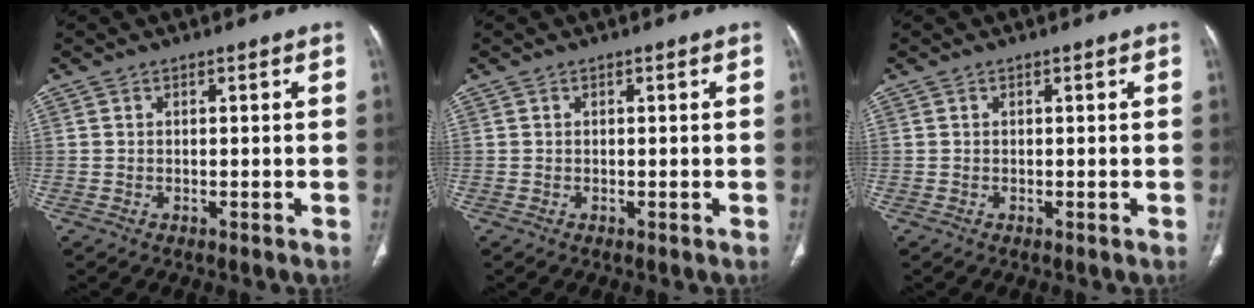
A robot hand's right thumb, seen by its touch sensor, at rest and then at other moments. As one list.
[{"total": 0.0}, {"total": 0.0}]